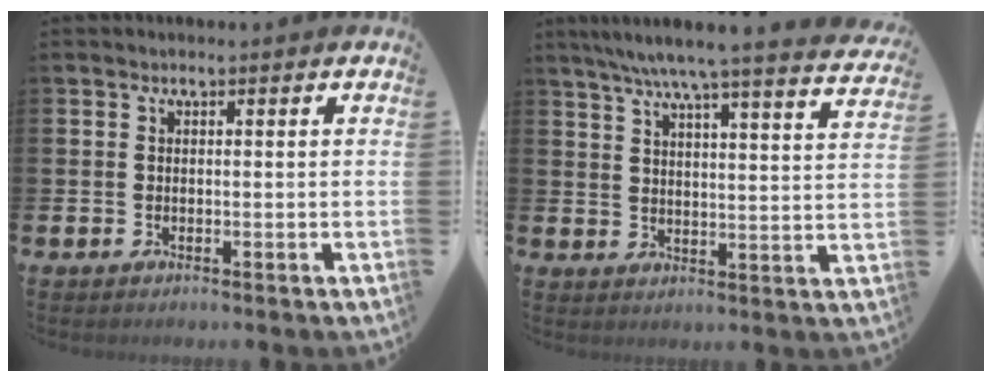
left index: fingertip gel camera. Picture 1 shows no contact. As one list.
[{"total": 6.6, "force": [6.0, -0.2, 2.7], "torque": [-0.068, -0.039, 0.100]}]